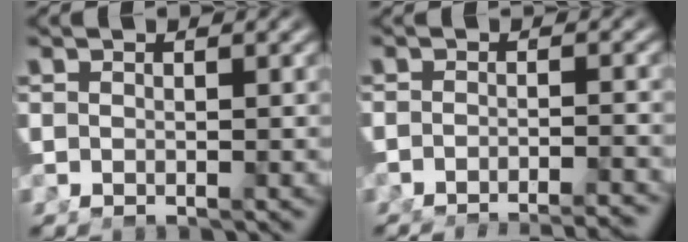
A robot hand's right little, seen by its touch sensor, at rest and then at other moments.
{"total": 7.0, "force": [-6.8, 1.0, 1.4], "torque": [-0.001, -0.011, -0.102]}